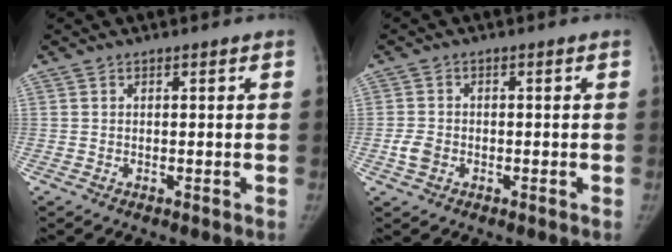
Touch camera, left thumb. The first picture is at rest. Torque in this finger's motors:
{"motor_torque": [0.24, 0.30, 0.06, -0.28, 0.03]}